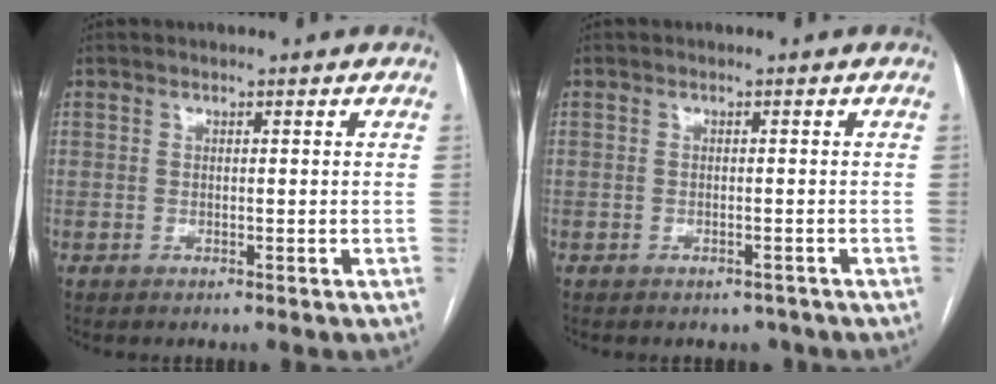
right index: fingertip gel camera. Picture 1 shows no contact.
{"total": 1.9, "force": [-1.6, 1.0, 0.1], "torque": [0.000, 0.002, -0.020]}